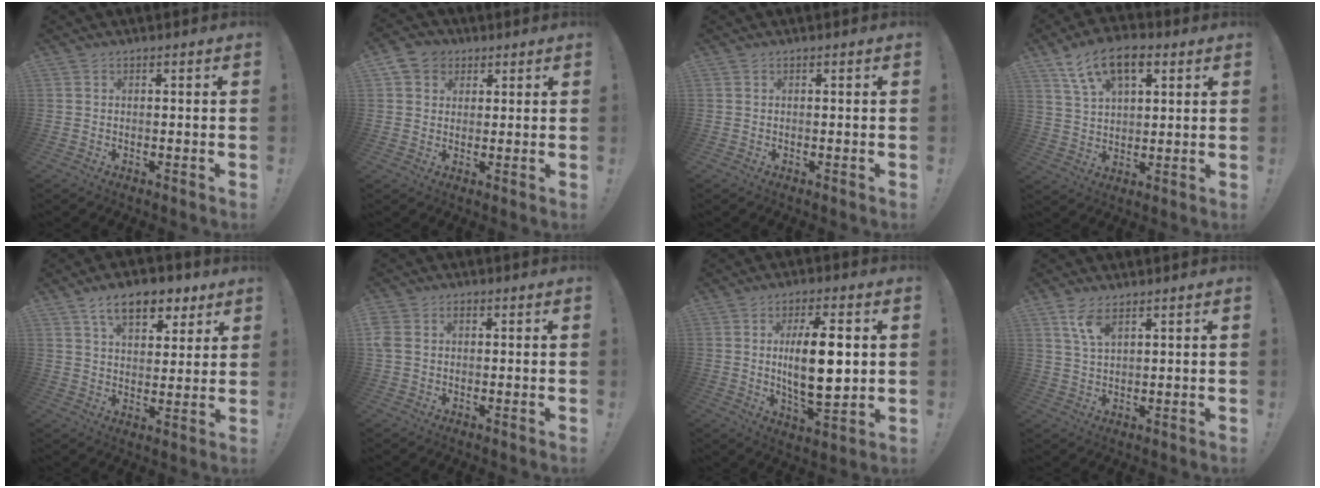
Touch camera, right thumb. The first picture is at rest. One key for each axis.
{"total": 6.2, "fx": 2.7, "fy": 5.3, "fz": 1.9, "tx": -0.026, "ty": -0.007, "tz": 0.054}
{"total": 0.0}
{"total": 13.1, "fx": 6.6, "fy": 6.9, "fz": 9.0, "tx": -0.157, "ty": -0.018, "tz": 0.120}
{"total": 12.7, "fx": 7.4, "fy": 6.9, "fz": 7.7, "tx": -0.113, "ty": -0.032, "tz": 0.132}
{"total": 4.3, "fx": 0.6, "fy": 3.4, "fz": 2.5, "tx": -0.061, "ty": 0.003, "tz": 0.013}
{"total": 15.5, "fx": 2.0, "fy": 5.5, "fz": 14.4, "tx": -0.243, "ty": -0.012, "tz": 0.021}
{"total": 6.1, "fx": 3.6, "fy": 2.4, "fz": 4.3, "tx": -0.073, "ty": -0.016, "tz": 0.065}